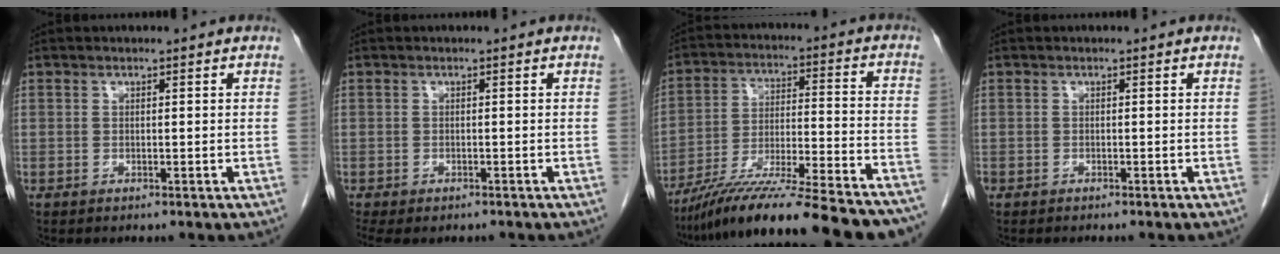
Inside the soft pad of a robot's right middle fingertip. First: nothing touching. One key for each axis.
{"total": 6.1, "fx": -4.8, "fy": 2.7, "fz": 2.6, "tx": -0.046, "ty": -0.004, "tz": -0.065}
{"total": 26.1, "fx": -22.6, "fy": 1.1, "fz": 12.9, "tx": -0.161, "ty": -0.023, "tz": -0.343}
{"total": 2.0, "fx": -1.7, "fy": 0.8, "fz": 0.8, "tx": -0.017, "ty": -0.005, "tz": -0.023}